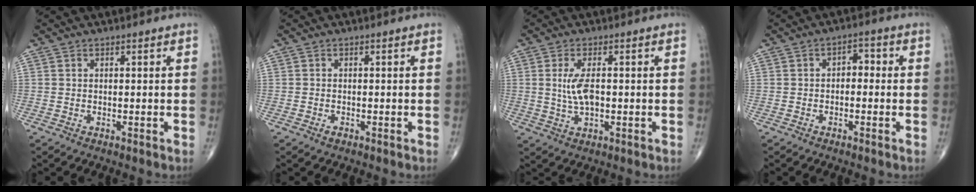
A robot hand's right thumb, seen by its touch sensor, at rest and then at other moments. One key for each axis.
{"total": 0.7, "fx": -0.4, "fy": 0.4, "fz": 0.4, "tx": -0.005, "ty": 0.002, "tz": -0.007}
{"total": 5.4, "fx": 0.2, "fy": 2.3, "fz": 4.8, "tx": -0.098, "ty": -0.005, "tz": 0.006}
{"total": 3.1, "fx": -0.2, "fy": 2.0, "fz": 2.3, "tx": -0.017, "ty": 0.015, "tz": -0.013}